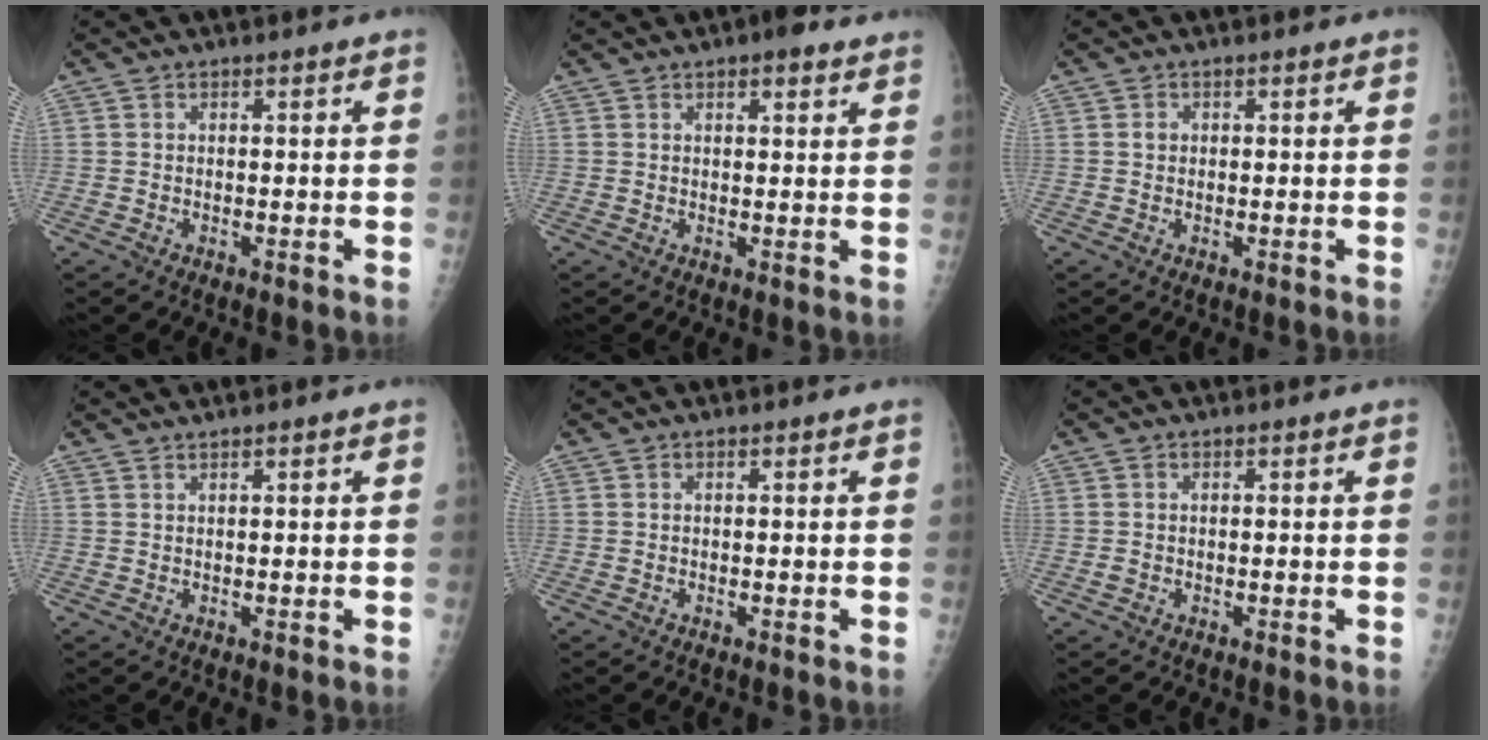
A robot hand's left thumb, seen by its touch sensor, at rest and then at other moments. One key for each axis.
{"total": 3.8, "fx": 2.5, "fy": 1.4, "fz": 2.5, "tx": -0.023, "ty": -0.007, "tz": 0.029}
{"total": 0.9, "fx": 0.2, "fy": 0.8, "fz": 0.4, "tx": 0.001, "ty": 0.001, "tz": 0.000}
{"total": 0.6, "fx": 0.6, "fy": -0.1, "fz": 0.2, "tx": -0.008, "ty": -0.002, "tz": 0.015}
{"total": 0.0}
{"total": 1.0, "fx": -0.2, "fy": 0.9, "fz": 0.3, "tx": -0.005, "ty": 0.001, "tz": -0.002}